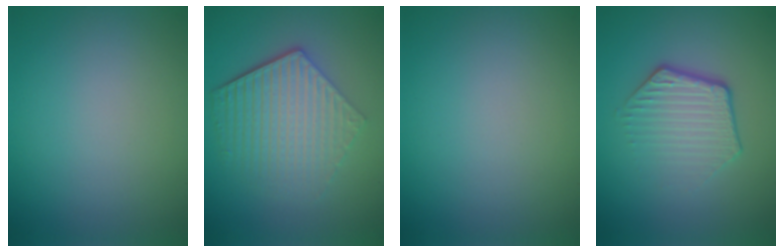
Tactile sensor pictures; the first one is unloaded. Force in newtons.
{"total": 6.1, "press": 4.4, "slide": 4.2}
{"total": 0.0}
{"total": 4.1, "press": 3.0, "slide": 2.9}